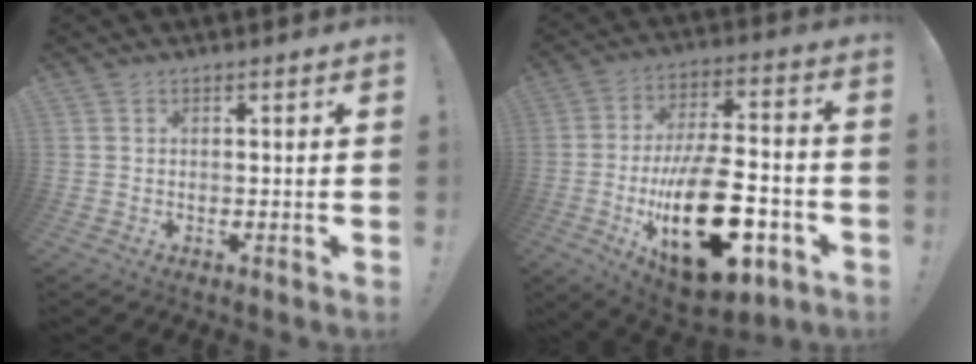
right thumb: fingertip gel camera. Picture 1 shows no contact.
{"total": 27.6, "force": [-7.9, 14.4, 22.2], "torque": [-0.383, 0.054, -0.108]}